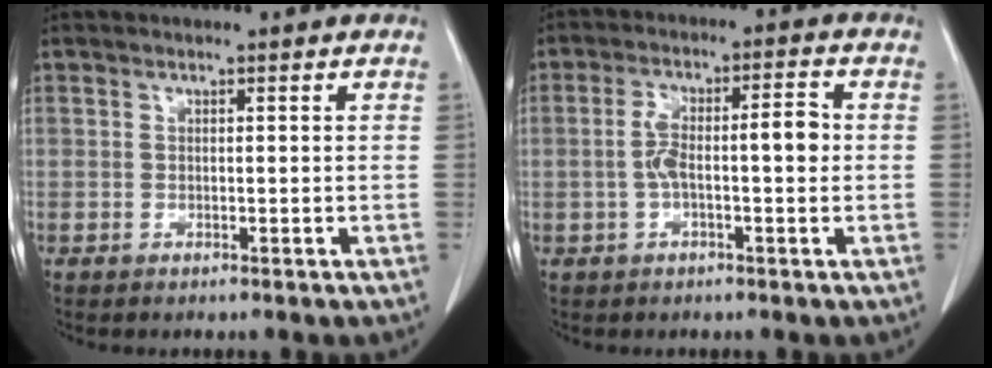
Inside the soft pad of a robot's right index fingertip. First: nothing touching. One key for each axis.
{"total": 7.2, "fx": -0.4, "fy": 1.9, "fz": 7.0, "tx": -0.131, "ty": 0.031, "tz": -0.007}